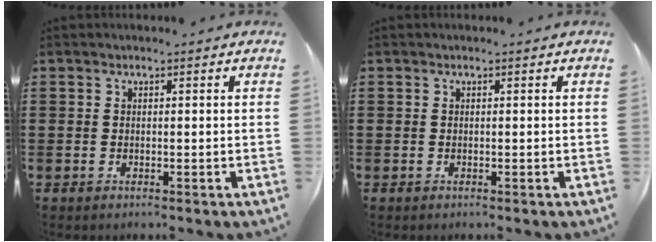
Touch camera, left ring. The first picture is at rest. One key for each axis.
{"total": 0.0}